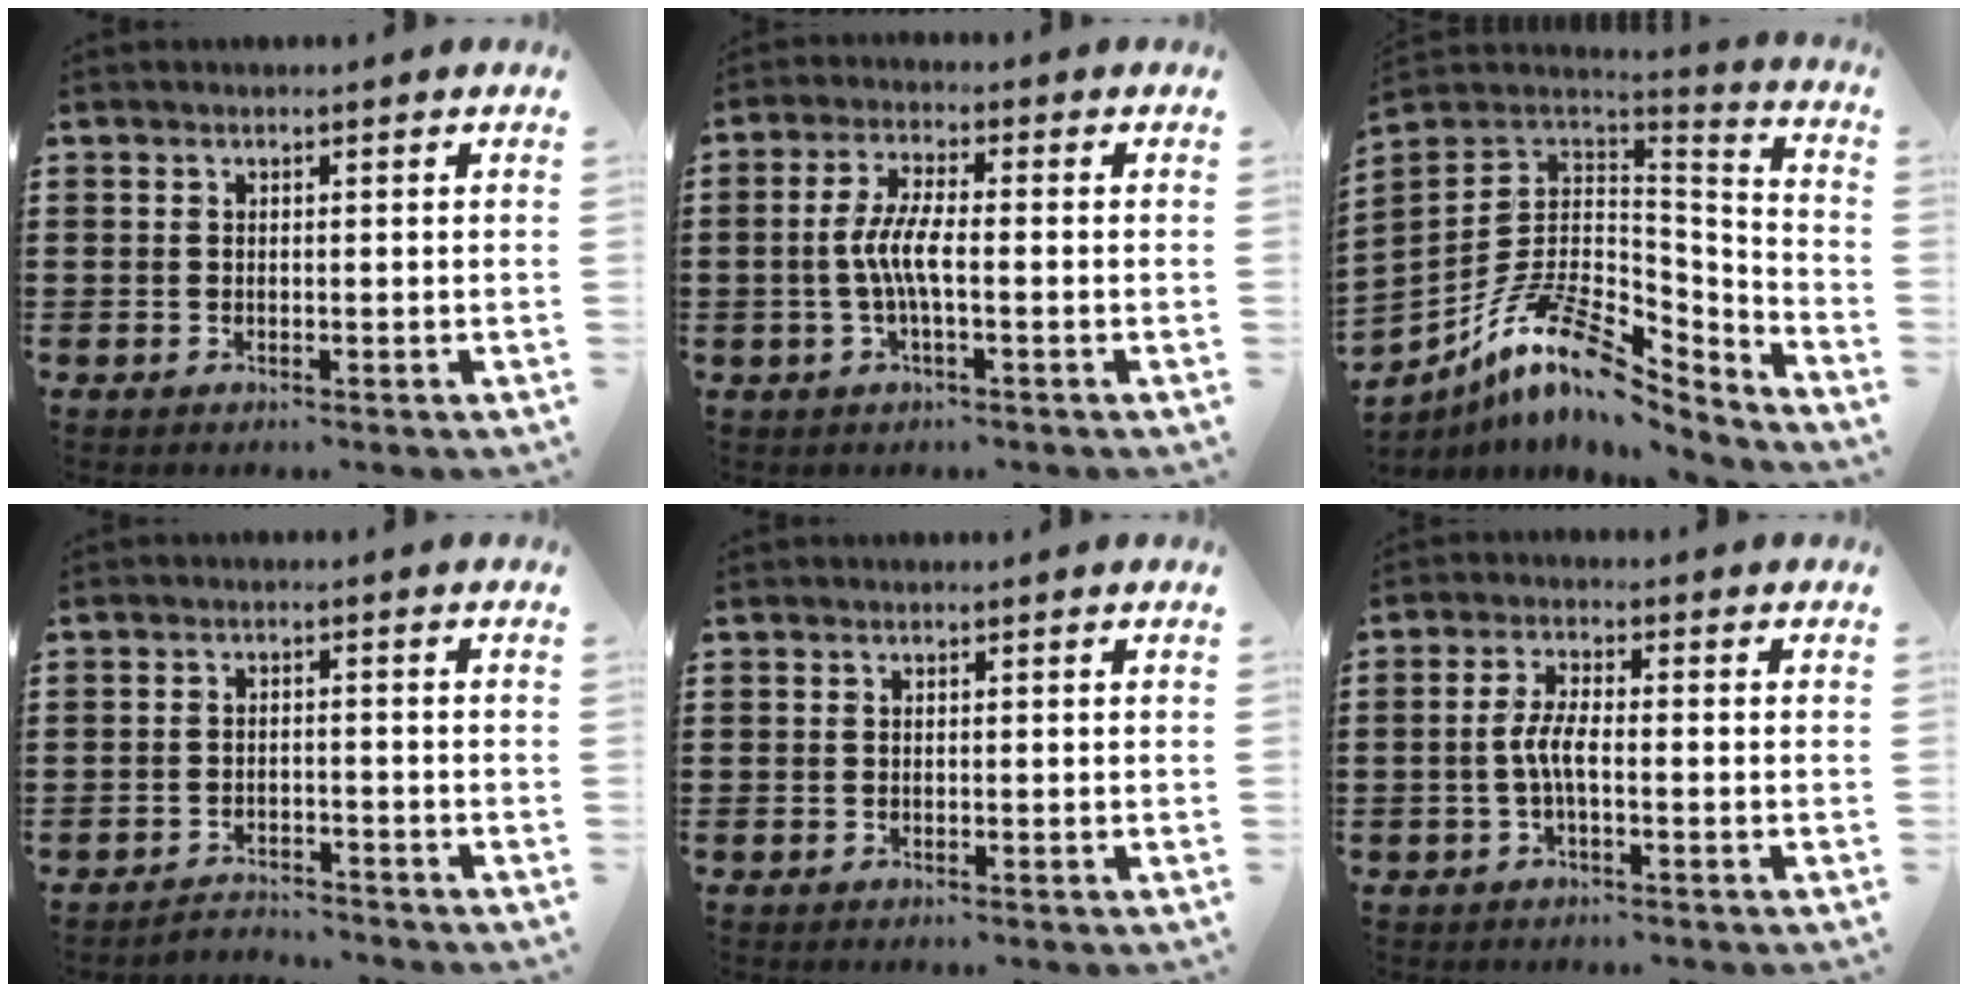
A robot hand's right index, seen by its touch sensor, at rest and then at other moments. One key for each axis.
{"total": 5.4, "fx": -1.1, "fy": 1.1, "fz": 5.1, "tx": -0.120, "ty": -0.008, "tz": -0.030}
{"total": 13.9, "fx": -7.2, "fy": 6.5, "fz": 10.0, "tx": -0.201, "ty": 0.016, "tz": -0.127}
{"total": 2.7, "fx": -2.7, "fy": 0.1, "fz": -0.1, "tx": -0.007, "ty": -0.001, "tz": -0.059}
{"total": 0.0}
{"total": 4.2, "fx": -1.0, "fy": 1.1, "fz": 3.9, "tx": -0.098, "ty": -0.006, "tz": -0.029}